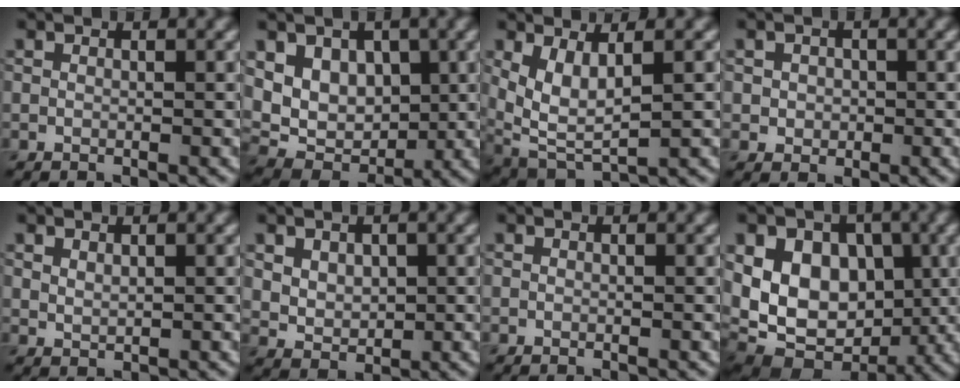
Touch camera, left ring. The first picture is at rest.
{"total": 6.7, "force": [2.1, 5.0, 3.9], "torque": [-0.069, -0.006, 0.036]}
{"total": 4.6, "force": [1.1, 2.0, 4.0], "torque": [-0.097, -0.017, 0.030]}
{"total": 1.5, "force": [0.0, 1.4, 0.6], "torque": [-0.006, -0.003, 0.000]}
{"total": 0.9, "force": [0.6, 0.5, 0.5], "torque": [-0.013, -0.001, 0.017]}
{"total": 2.9, "force": [0.8, 2.2, 1.7], "torque": [-0.032, -0.005, 0.021]}
{"total": 0.0}
{"total": 13.0, "force": [0.7, 9.7, 8.7], "torque": [-0.133, 0.015, -0.002]}